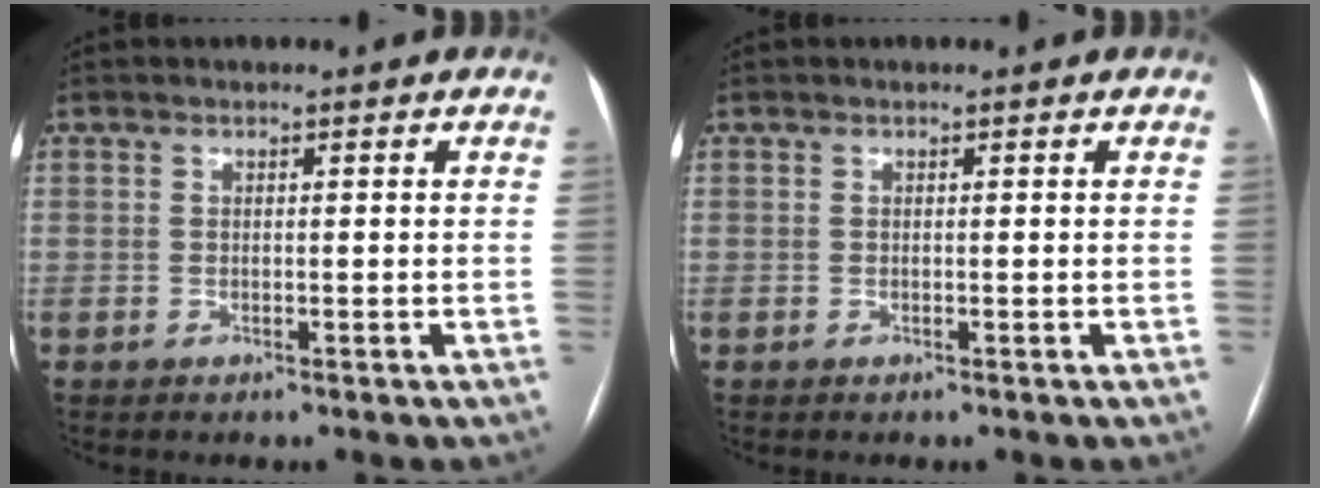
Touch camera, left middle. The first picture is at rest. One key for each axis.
{"total": 0.0}